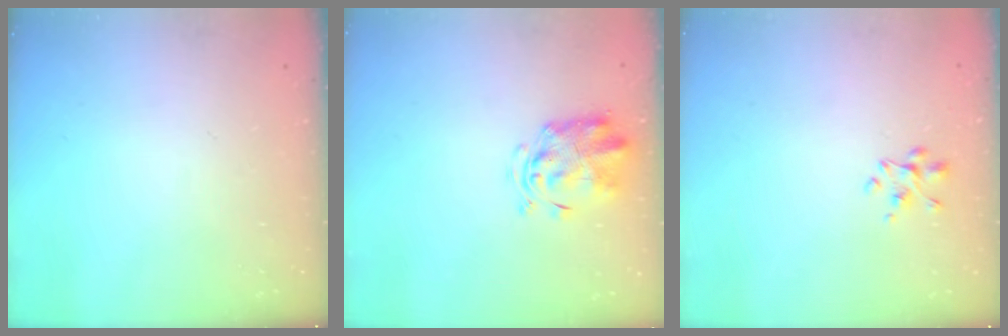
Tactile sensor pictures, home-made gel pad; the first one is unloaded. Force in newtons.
{"total": 2.9, "press": 2.9, "slide": 0.6}
{"total": 2.4, "press": 2.3, "slide": 0.7}